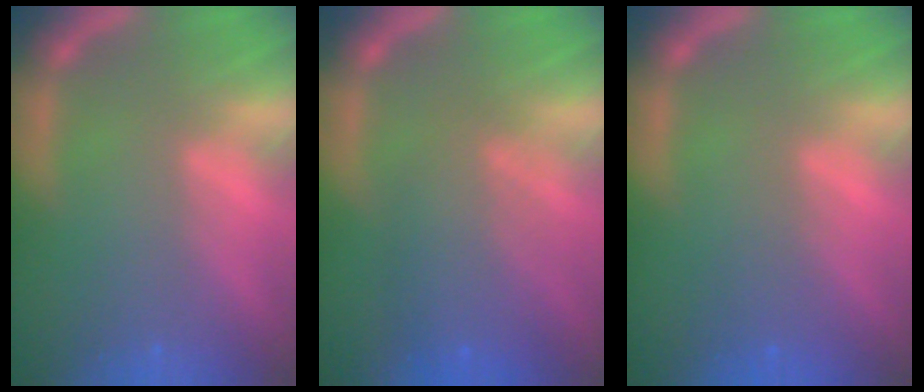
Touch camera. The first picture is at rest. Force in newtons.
{"total": 5.1}
{"total": 1.5}